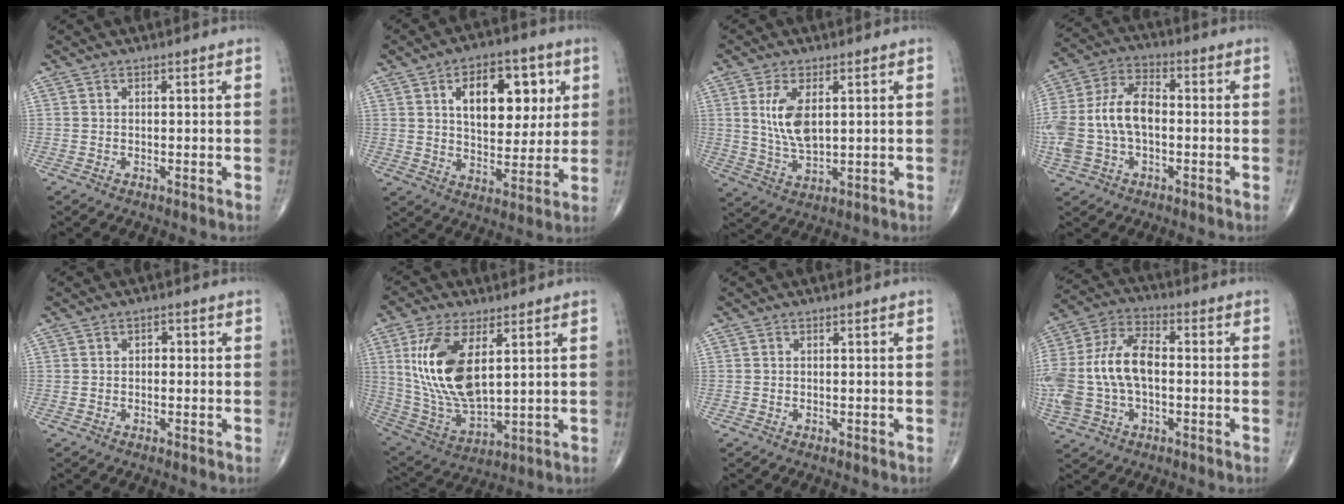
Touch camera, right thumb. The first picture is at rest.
{"total": 15.6, "force": [4.9, 8.9, 11.9], "torque": [-0.129, -0.014, 0.080]}
{"total": 8.1, "force": [2.0, 3.8, 6.8], "torque": [-0.133, -0.014, 0.047]}
{"total": 15.5, "force": [-1.3, 9.4, 12.3], "torque": [-0.275, 0.034, -0.027]}
{"total": 1.5, "force": [0.1, 1.1, 1.0], "torque": [-0.003, 0.005, -0.004]}
{"total": 17.0, "force": [4.5, 8.0, 14.3], "torque": [-0.285, -0.023, 0.101]}
{"total": 0.0}
{"total": 17.4, "force": [-1.1, 10.2, 14.0], "torque": [-0.319, 0.029, -0.022]}